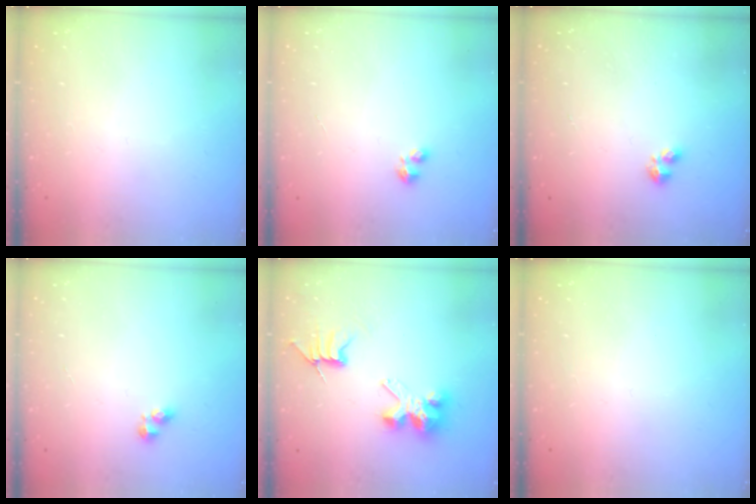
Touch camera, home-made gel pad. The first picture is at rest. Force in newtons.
{"total": 1.5, "press": 1.5, "slide": 0.3}
{"total": 2.2, "press": 2.2, "slide": 0.4}
{"total": 3.2, "press": 3.2, "slide": 0.4}
{"total": 8.3, "press": 8.3, "slide": 0.5}
{"total": 0.0}